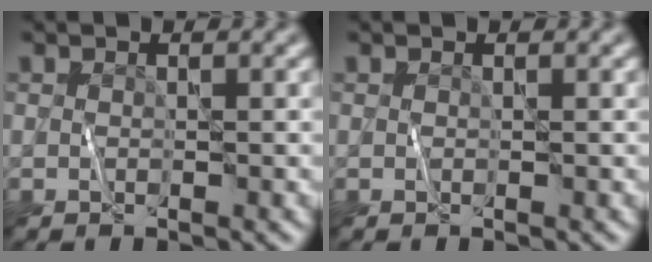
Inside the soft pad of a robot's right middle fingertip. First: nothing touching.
{"total": 0.0}